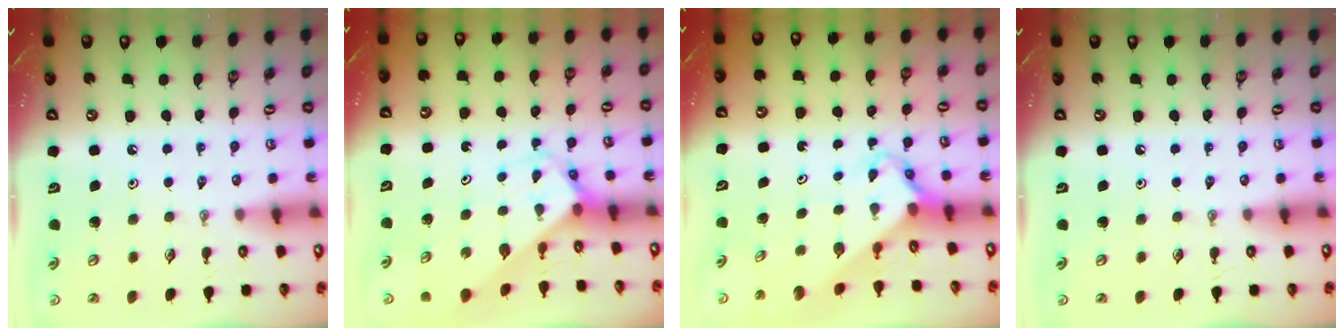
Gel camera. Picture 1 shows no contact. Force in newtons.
{"total": 2.8, "press": 2.8, "slide": 0.1}
{"total": 2.5, "press": 2.5, "slide": 0.2}
{"total": 0.0}